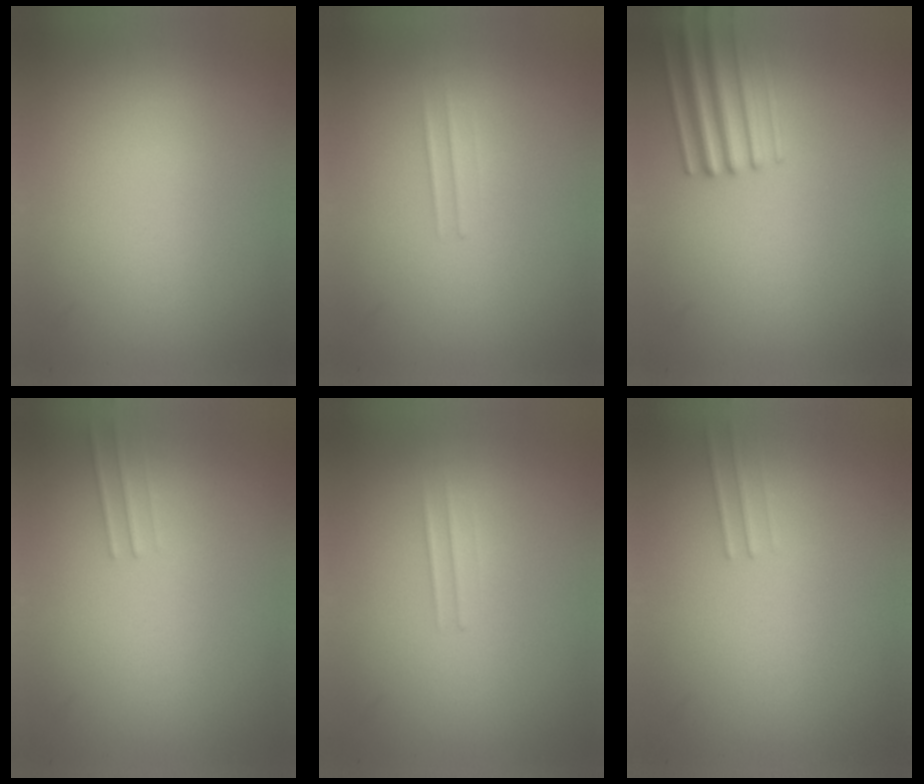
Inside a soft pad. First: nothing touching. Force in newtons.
{"total": 1.4}
{"total": 3.4}
{"total": 1.1}
{"total": 1.4}
{"total": 1.0}